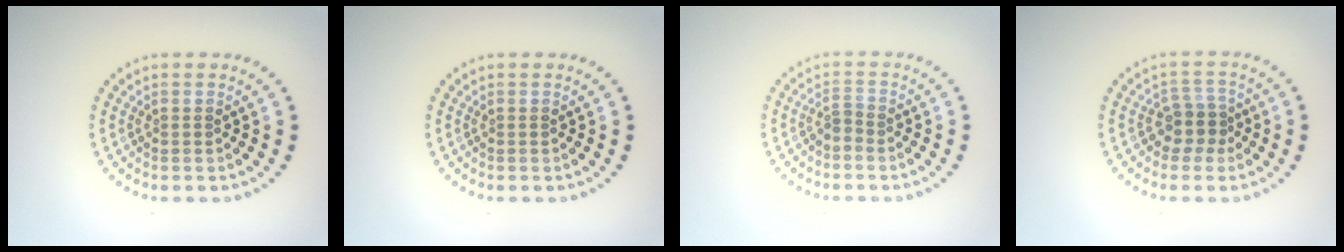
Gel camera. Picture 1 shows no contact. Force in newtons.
{"total": 0.0}
{"total": 1.1, "press": 0.6, "slide": 0.9}
{"total": 2.5, "press": 2.0, "slide": 1.4}